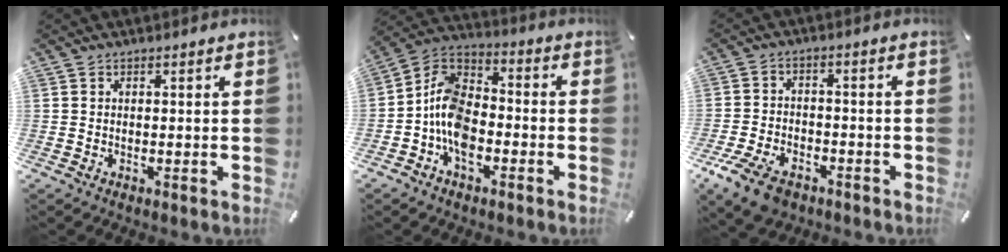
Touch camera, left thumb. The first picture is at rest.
{"total": 11.0, "force": [-5.2, 7.1, 6.6], "torque": [-0.144, 0.020, -0.101]}
{"total": 8.7, "force": [-5.2, 5.2, 4.6], "torque": [-0.103, 0.021, -0.096]}